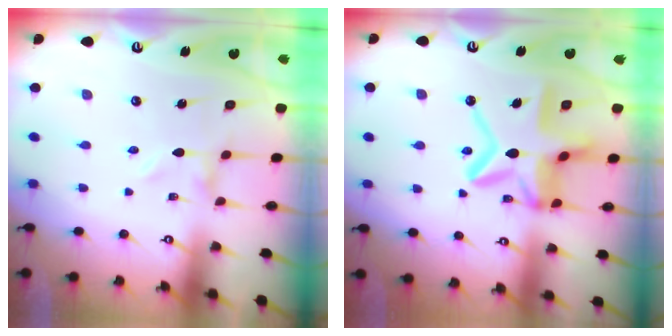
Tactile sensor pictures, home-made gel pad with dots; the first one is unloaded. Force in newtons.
{"total": 17.3, "press": 17.2, "slide": 1.6}